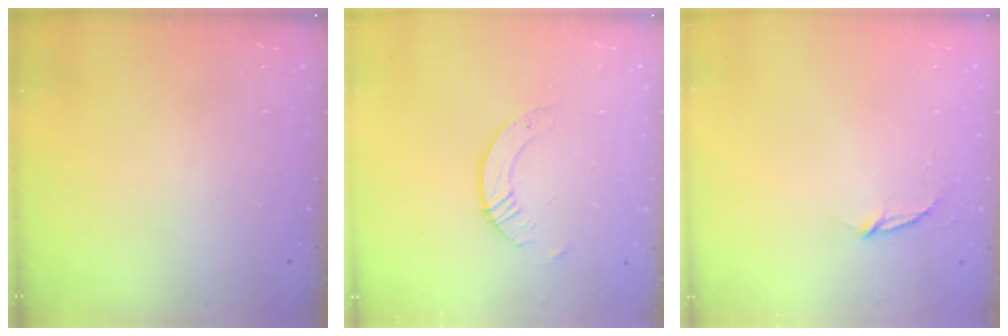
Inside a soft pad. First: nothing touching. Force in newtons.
{"total": 3.8, "press": 3.7, "slide": 0.4}
{"total": 2.8, "press": 2.8, "slide": 0.3}